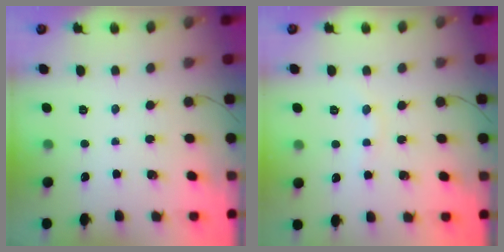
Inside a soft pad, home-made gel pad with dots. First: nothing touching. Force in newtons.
{"total": 4.6, "press": 4.4, "slide": 1.3}